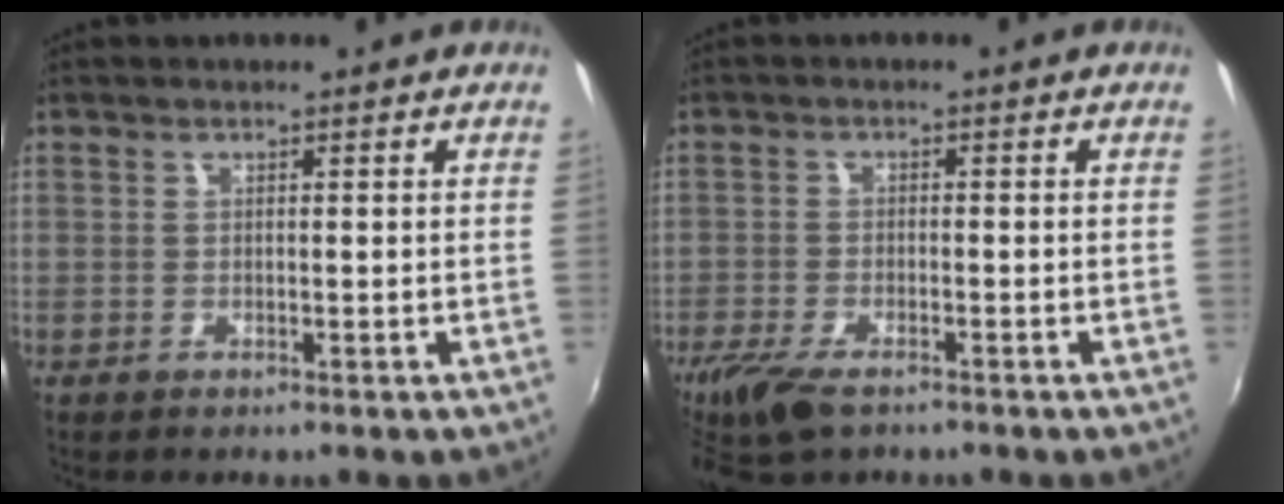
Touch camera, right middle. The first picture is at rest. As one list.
[{"total": 8.0, "force": [-5.8, 2.8, 4.7], "torque": [-0.120, -0.027, -0.111]}]